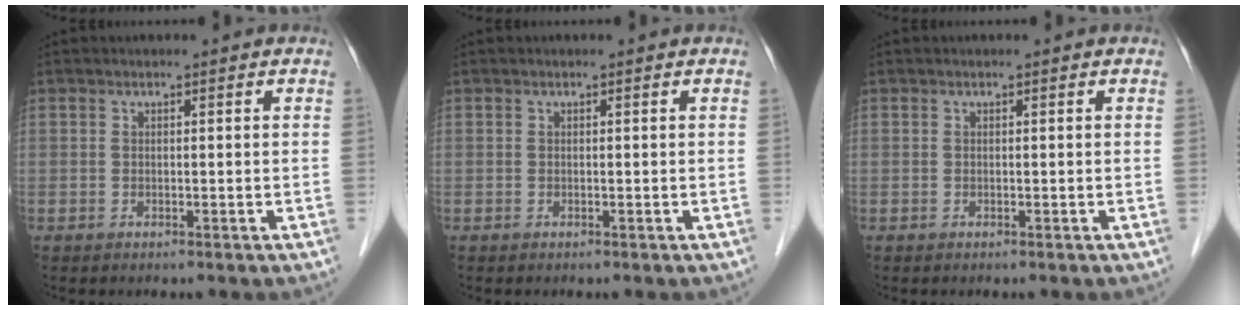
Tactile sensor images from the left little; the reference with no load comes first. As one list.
[{"total": 0.0}, {"total": 0.0}]